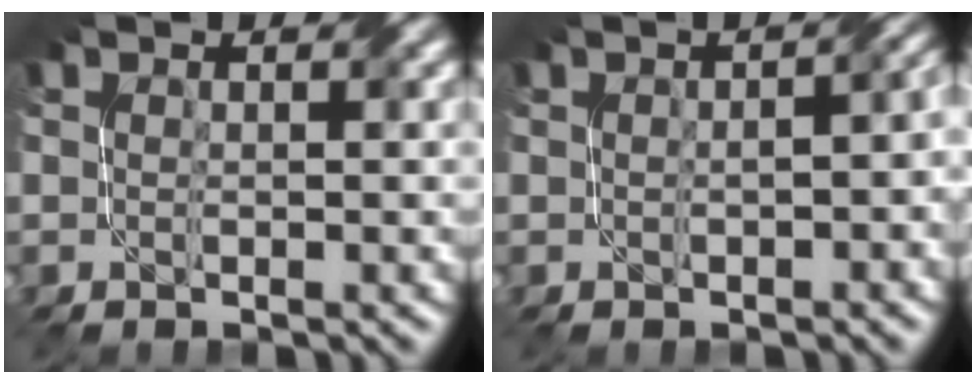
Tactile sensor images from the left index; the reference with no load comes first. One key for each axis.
{"total": 4.9, "fx": -0.4, "fy": 2.6, "fz": 4.1, "tx": -0.028, "ty": 0.006, "tz": 0.000}